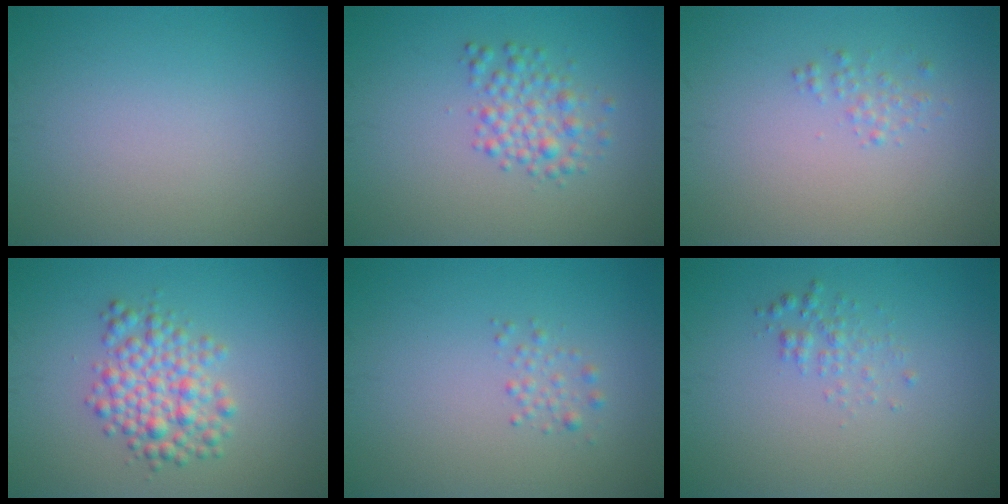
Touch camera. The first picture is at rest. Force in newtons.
{"total": 2.7, "press": 2.7, "slide": 0.1}
{"total": 0.9, "press": 0.9, "slide": 0.0}
{"total": 4.1, "press": 4.1, "slide": 0.1}
{"total": 1.5, "press": 1.5, "slide": 0.0}
{"total": 1.3, "press": 1.3, "slide": 0.0}